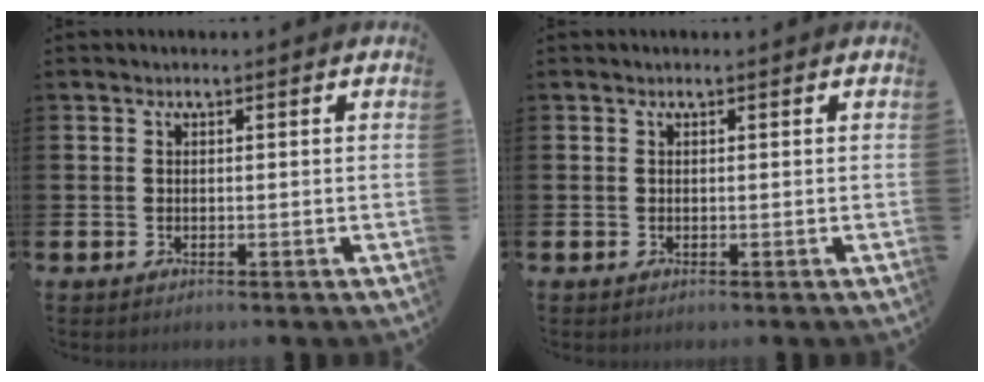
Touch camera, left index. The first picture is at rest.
{"total": 0.0}